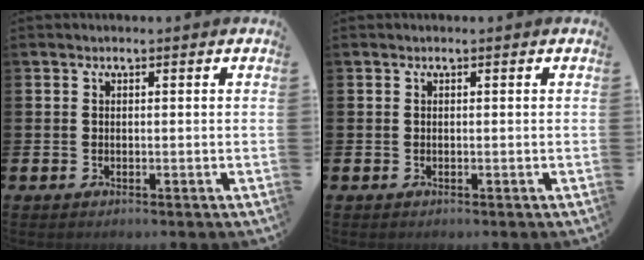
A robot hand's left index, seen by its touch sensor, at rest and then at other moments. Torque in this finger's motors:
{"motor_torque": [0.00, 0.00, 0.00, 0.01]}